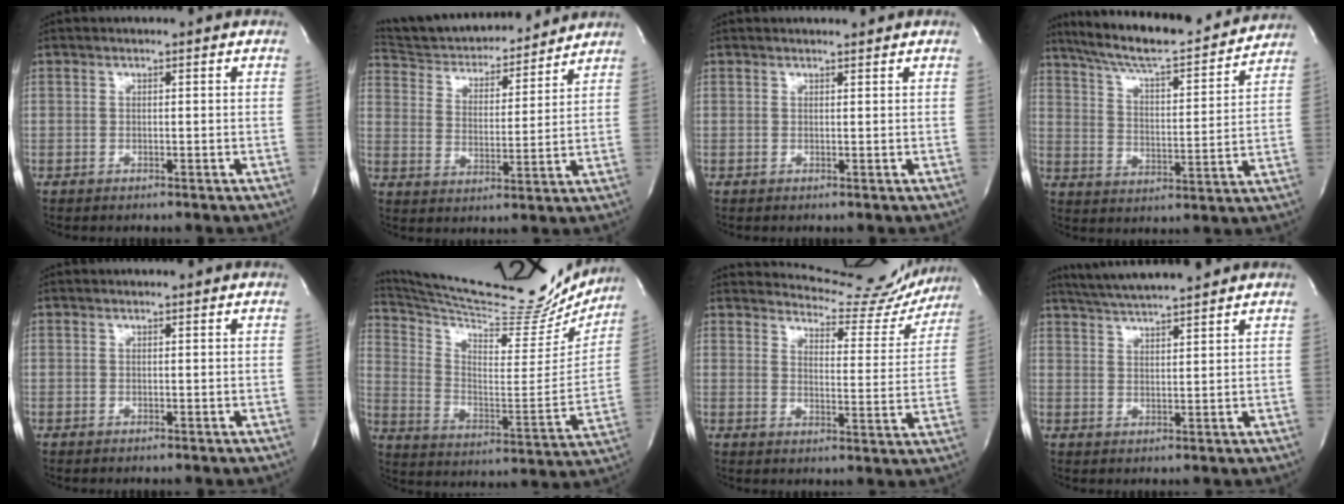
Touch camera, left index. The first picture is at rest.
{"total": 16.4, "force": [15.5, 3.5, 4.2], "torque": [-0.069, 0.004, 0.244]}
{"total": 1.3, "force": [1.2, 0.1, 0.2], "torque": [-0.007, 0.001, 0.017]}
{"total": 19.6, "force": [17.5, 2.5, 8.3], "torque": [-0.140, 0.004, 0.256]}
{"total": 0.0}
{"total": 27.0, "force": [24.7, 4.1, 10.2], "torque": [-0.171, -0.074, 0.343]}
{"total": 13.4, "force": [13.2, 2.2, 0.5], "torque": [0.003, -0.056, 0.147]}
{"total": 8.9, "force": [8.1, -0.2, 3.7], "torque": [-0.069, 0.015, 0.131]}